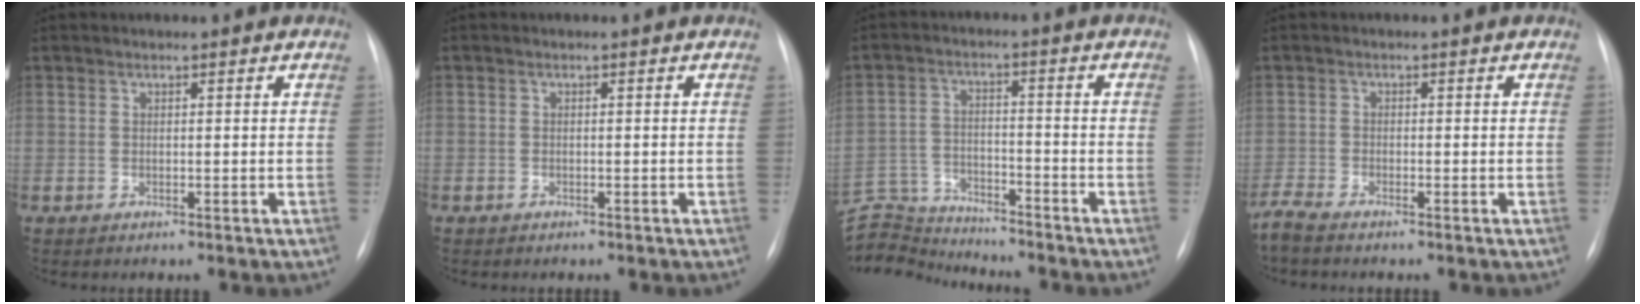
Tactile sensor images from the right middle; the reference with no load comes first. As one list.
[{"total": 0.5, "force": [-0.4, 0.4, 0.0], "torque": [-0.006, 0.004, -0.008]}, {"total": 10.3, "force": [-10.3, 0.4, 0.3], "torque": [-0.013, 0.011, -0.187]}, {"total": 2.6, "force": [-2.5, -0.1, 0.9], "torque": [-0.028, -0.012, -0.053]}]